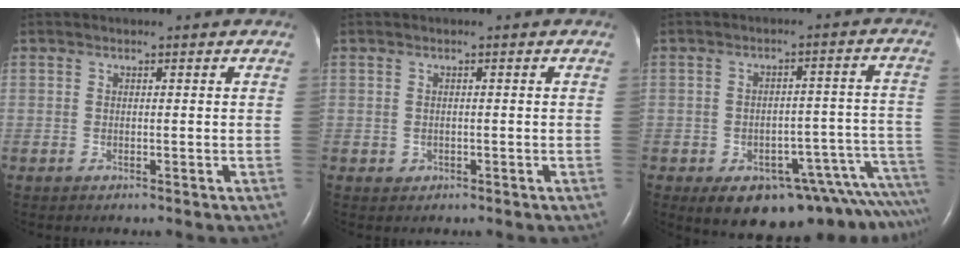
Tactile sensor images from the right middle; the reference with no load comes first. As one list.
[{"total": 0.8, "force": [-0.2, 0.8, 0.1], "torque": [-0.003, 0.002, -0.002]}, {"total": 14.3, "force": [-11.2, 4.8, 7.6], "torque": [-0.027, 0.047, -0.137]}]